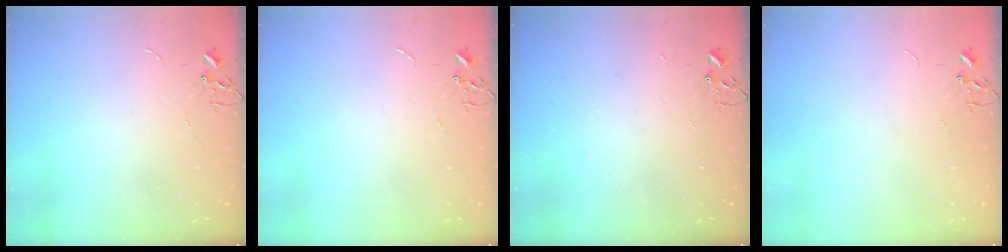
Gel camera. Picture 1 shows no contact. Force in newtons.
{"total": 0.0}
{"total": 2.5, "press": 2.1, "slide": 1.4}
{"total": 0.0}